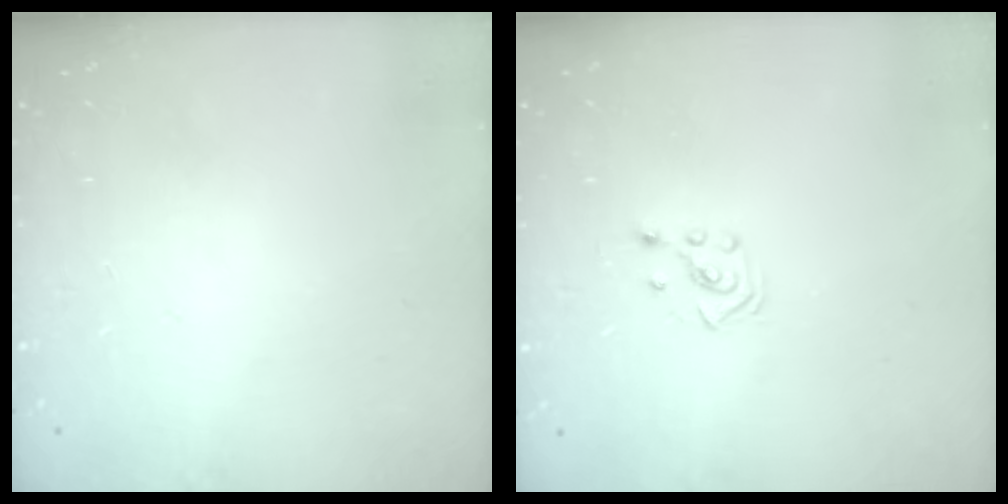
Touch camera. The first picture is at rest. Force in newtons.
{"total": 2.3, "press": 2.2, "slide": 0.8}